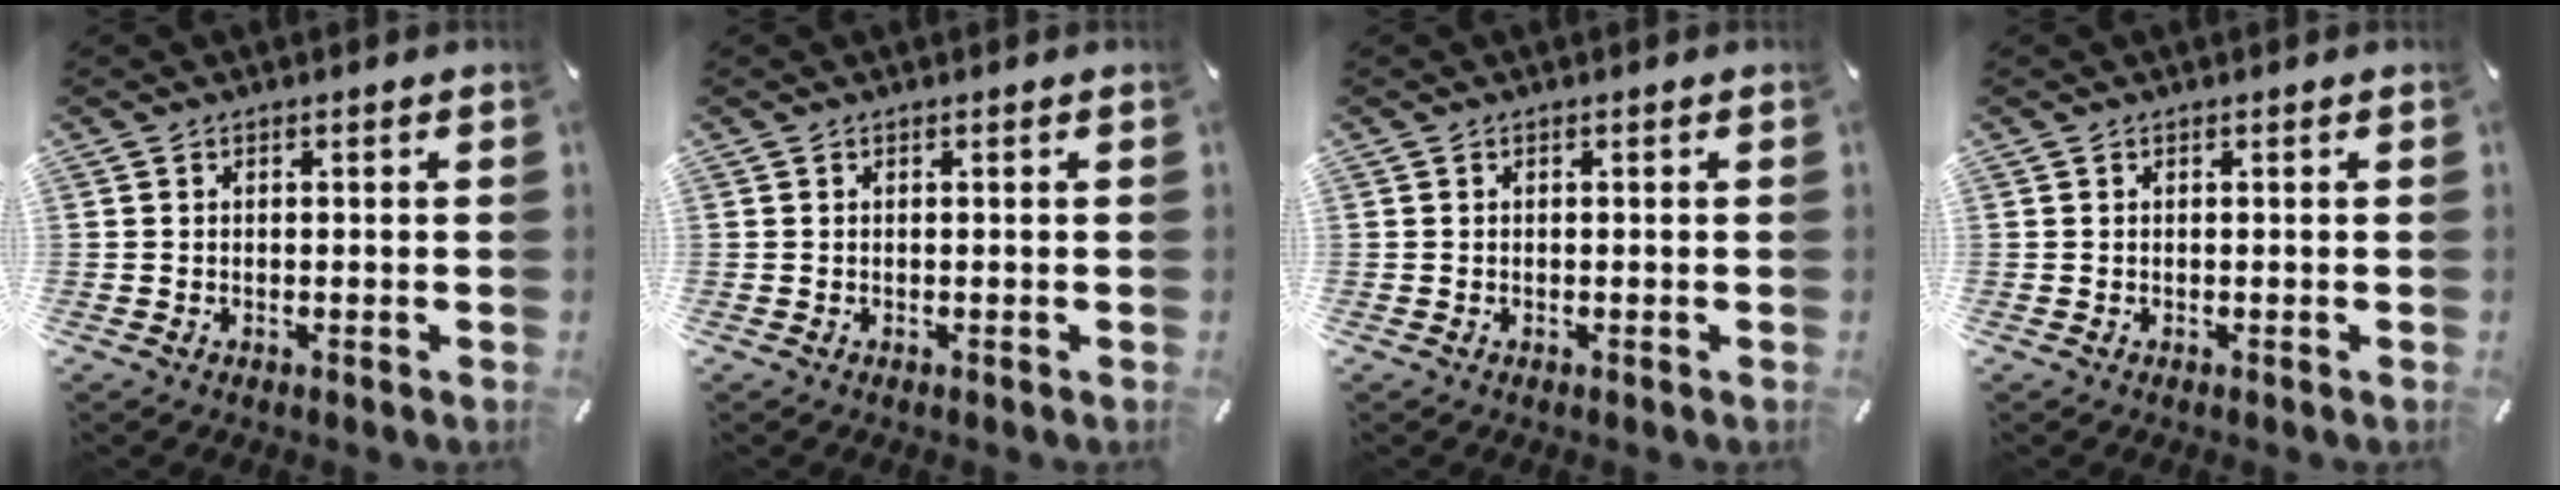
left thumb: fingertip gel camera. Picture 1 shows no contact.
{"total": 0.0}
{"total": 0.0}
{"total": 0.0}